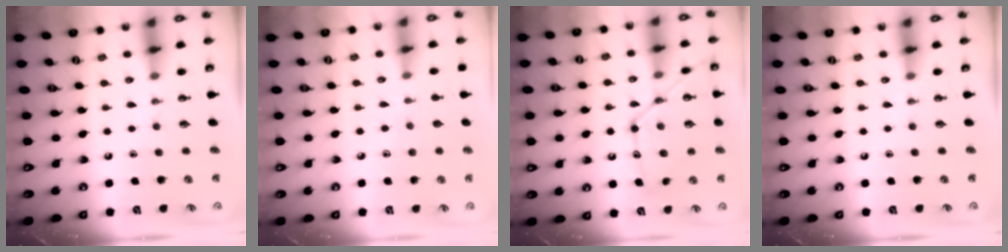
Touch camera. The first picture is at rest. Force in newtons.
{"total": 4.3, "press": 4.3, "slide": 0.4}
{"total": 16.3, "press": 16.3, "slide": 1.4}
{"total": 0.0}